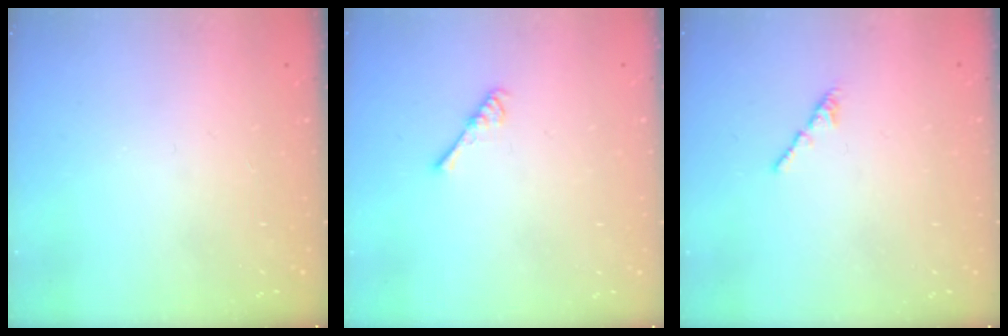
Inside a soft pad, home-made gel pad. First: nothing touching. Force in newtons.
{"total": 2.6, "press": 2.6, "slide": 0.5}
{"total": 1.3, "press": 1.2, "slide": 0.4}